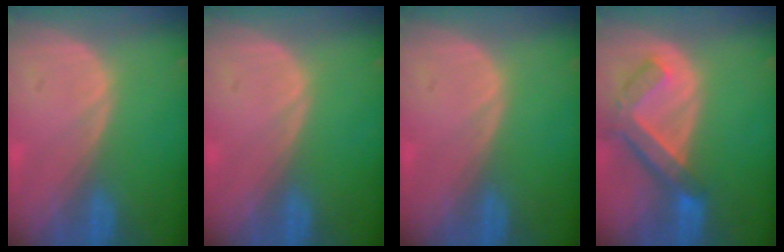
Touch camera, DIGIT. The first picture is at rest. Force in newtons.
{"total": 0.0}
{"total": 0.0}
{"total": 7.3, "press": 6.4, "slide": 3.6}